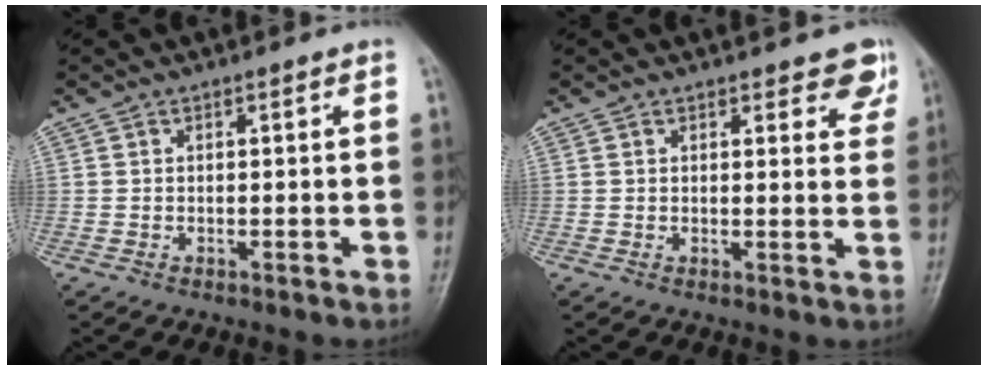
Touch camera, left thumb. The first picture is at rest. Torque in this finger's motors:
{"motor_torque": [0.05, 0.07, 0.18, -0.05, 0.06]}